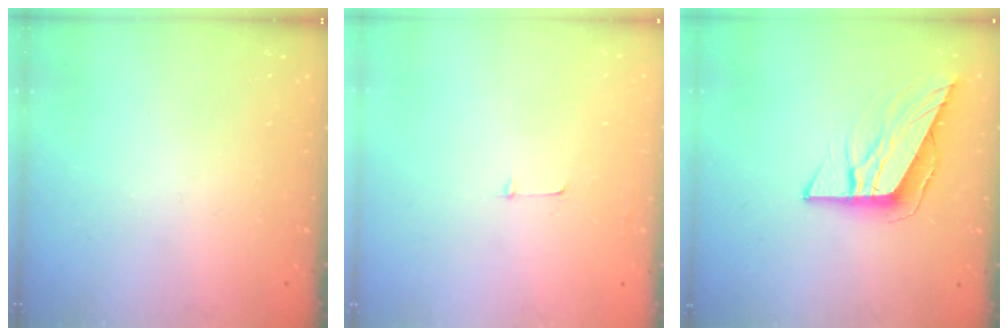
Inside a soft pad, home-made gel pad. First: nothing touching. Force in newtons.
{"total": 3.7, "press": 3.7, "slide": 0.3}
{"total": 8.7, "press": 8.7, "slide": 0.3}